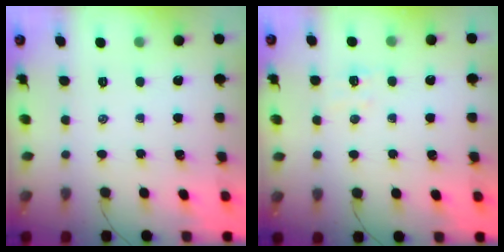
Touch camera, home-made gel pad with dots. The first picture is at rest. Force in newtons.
{"total": 4.6, "press": 4.5, "slide": 1.0}